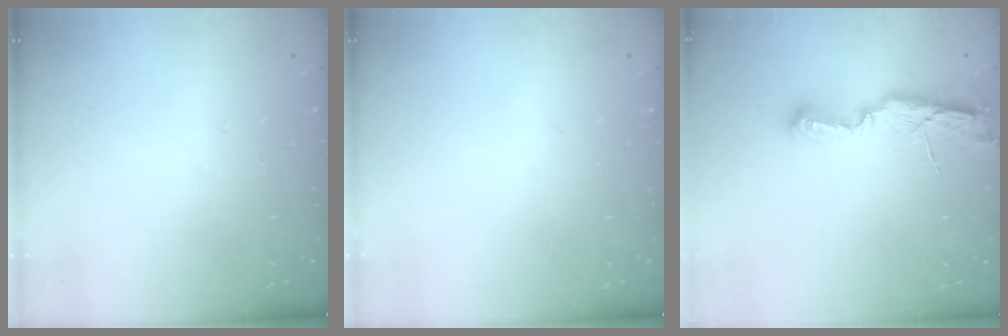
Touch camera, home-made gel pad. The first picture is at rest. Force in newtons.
{"total": 0.0}
{"total": 6.7, "press": 6.7, "slide": 0.8}